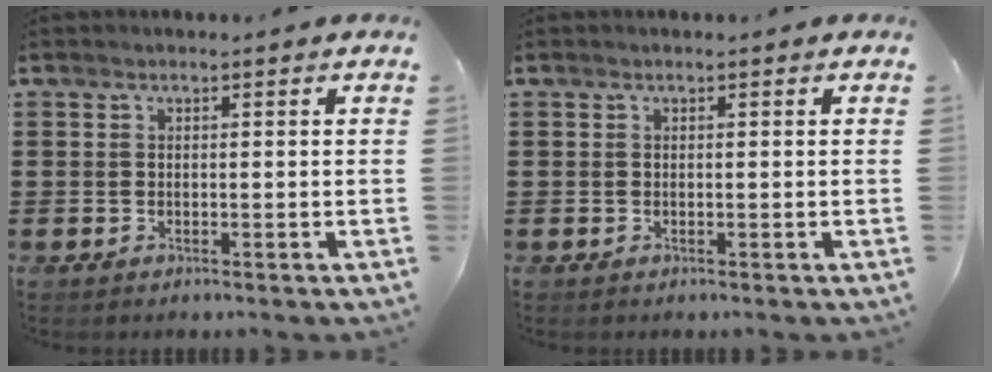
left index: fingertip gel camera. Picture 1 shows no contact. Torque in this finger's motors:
{"motor_torque": [0.02, 0.01, 0.00, 0.00]}